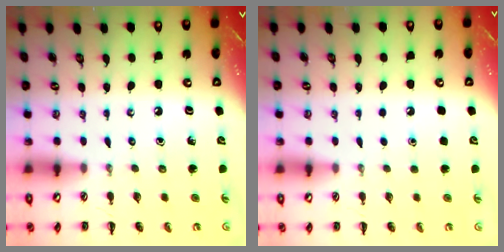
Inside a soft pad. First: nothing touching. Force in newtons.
{"total": 1.7, "press": 1.7, "slide": 0.1}